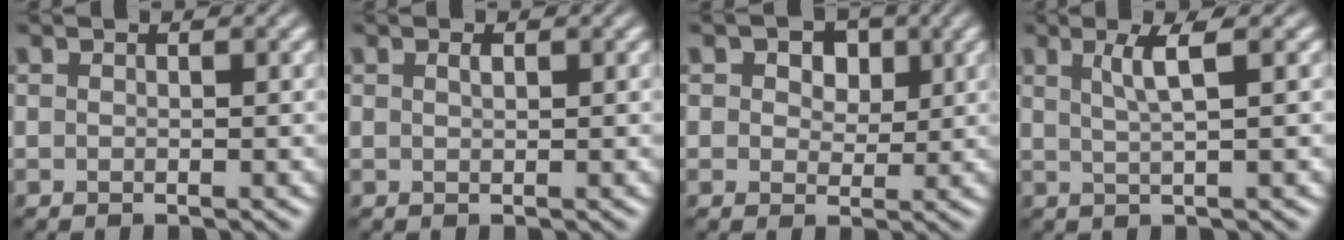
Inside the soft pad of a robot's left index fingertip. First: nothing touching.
{"total": 0.7, "force": [0.4, 0.2, 0.5], "torque": [-0.011, 0.001, 0.007]}
{"total": 4.0, "force": [1.7, 2.7, 2.5], "torque": [-0.032, 0.006, 0.004]}
{"total": 2.9, "force": [1.1, 0.6, 2.7], "torque": [-0.043, 0.001, 0.018]}